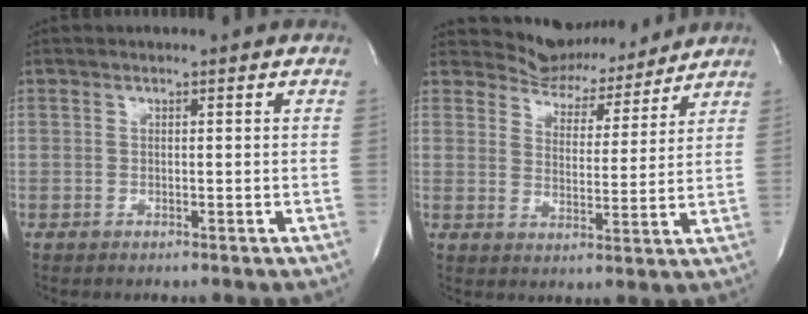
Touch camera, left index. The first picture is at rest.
{"total": 8.8, "force": [8.3, 2.8, 0.0], "torque": [0.001, -0.006, 0.120]}